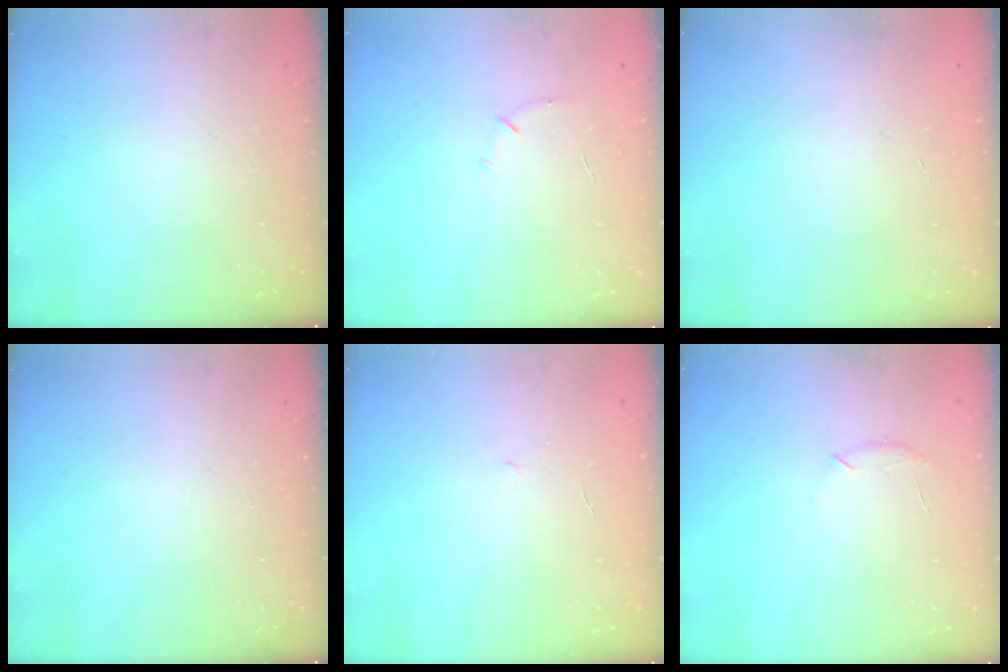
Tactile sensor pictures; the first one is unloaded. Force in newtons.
{"total": 4.3, "press": 4.2, "slide": 1.1}
{"total": 0.6, "press": 0.5, "slide": 0.2}
{"total": 0.0}
{"total": 3.6, "press": 3.5, "slide": 0.9}
{"total": 6.9, "press": 6.7, "slide": 1.8}